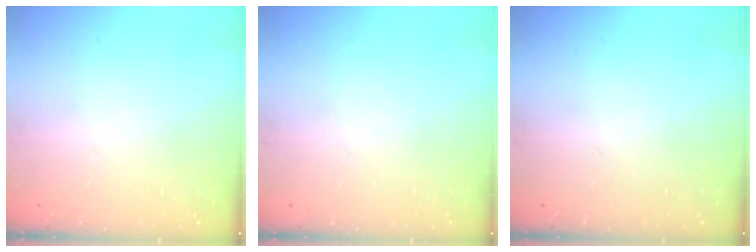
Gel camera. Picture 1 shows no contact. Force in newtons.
{"total": 0.0}
{"total": 0.0}